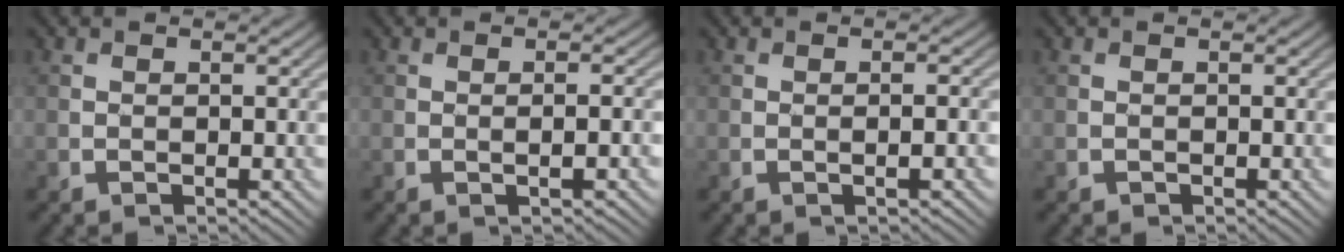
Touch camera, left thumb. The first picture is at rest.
{"total": 1.6, "force": [-0.2, 0.2, 1.6], "torque": [-0.030, 0.002, -0.007]}
{"total": 1.3, "force": [-0.2, 0.1, 1.3], "torque": [-0.024, 0.002, -0.006]}
{"total": 0.0}